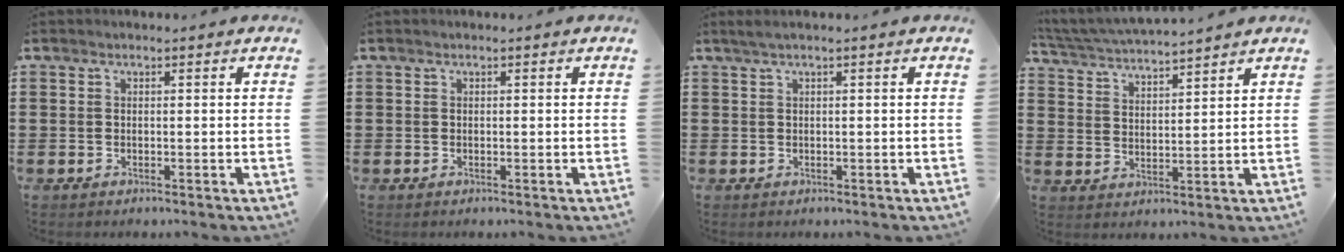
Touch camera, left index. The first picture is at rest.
{"total": 0.0}
{"total": 0.7, "force": [0.0, 0.1, 0.7], "torque": [-0.011, -0.002, 0.000]}
{"total": 4.6, "force": [4.5, -0.1, 0.9], "torque": [-0.037, -0.025, 0.077]}